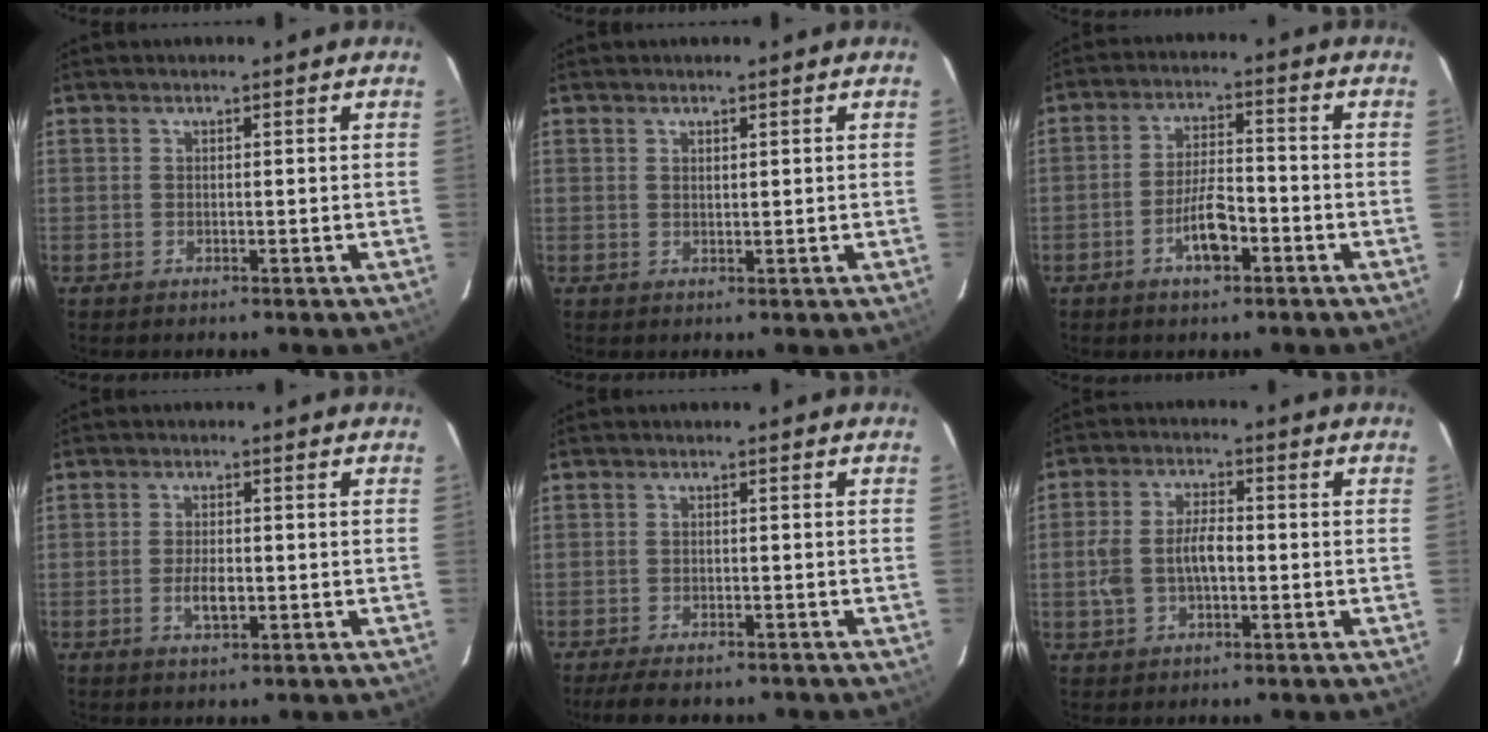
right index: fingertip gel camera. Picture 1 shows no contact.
{"total": 0.7, "force": [0.5, 0.3, 0.3], "torque": [-0.005, 0.001, 0.010]}
{"total": 7.0, "force": [-3.5, 2.4, 5.5], "torque": [-0.109, 0.006, -0.058]}
{"total": 3.7, "force": [-1.1, 1.5, 3.2], "torque": [-0.065, -0.002, -0.018]}
{"total": 7.5, "force": [-6.2, 2.1, 3.6], "torque": [-0.083, -0.020, -0.099]}
{"total": 7.6, "force": [-1.3, 4.3, 6.2], "torque": [-0.128, 0.010, -0.019]}